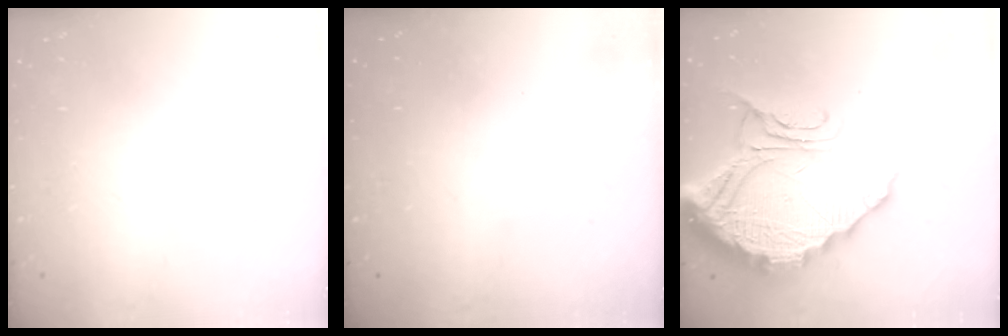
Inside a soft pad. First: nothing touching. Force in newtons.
{"total": 3.2, "press": 3.2, "slide": 0.1}
{"total": 19.5, "press": 19.4, "slide": 2.3}